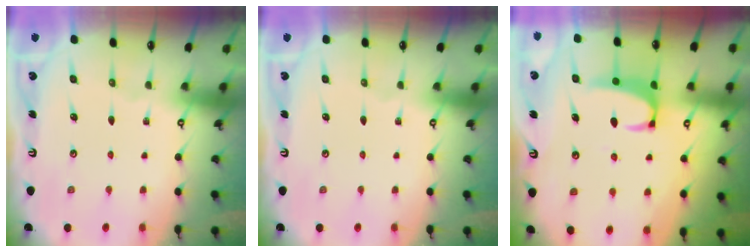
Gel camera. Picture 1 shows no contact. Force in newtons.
{"total": 0.0}
{"total": 2.5, "press": 2.4, "slide": 0.7}